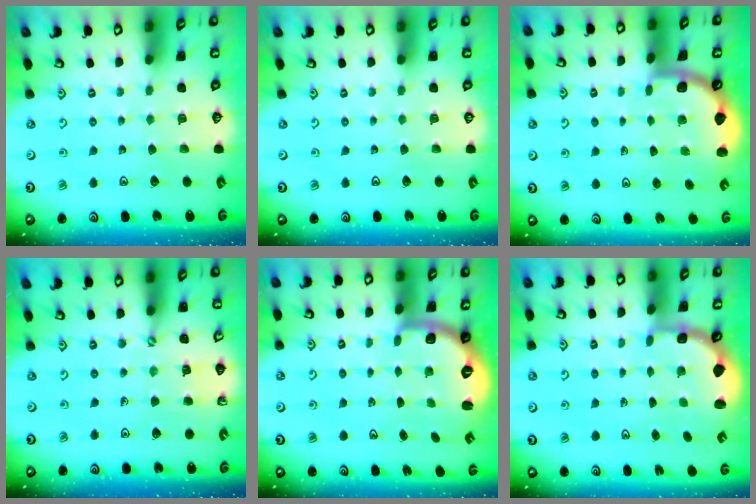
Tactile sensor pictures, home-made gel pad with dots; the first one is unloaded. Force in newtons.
{"total": 0.0}
{"total": 1.8, "press": 1.8, "slide": 0.1}
{"total": 2.7, "press": 2.7, "slide": 0.4}
{"total": 2.5, "press": 2.0, "slide": 1.6}
{"total": 3.0, "press": 2.0, "slide": 2.2}